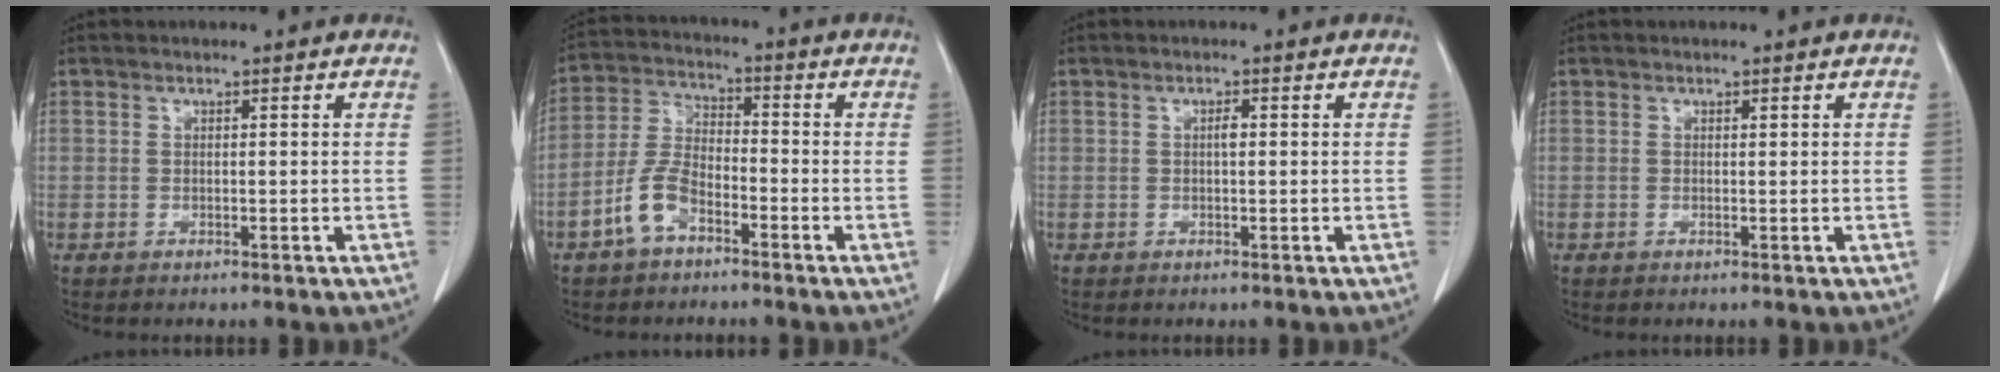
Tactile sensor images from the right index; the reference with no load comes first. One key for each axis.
{"total": 6.8, "fx": -3.8, "fy": 3.3, "fz": 4.5, "tx": -0.106, "ty": 0.013, "tz": -0.078}
{"total": 1.4, "fx": 0.1, "fy": 0.3, "fz": 1.3, "tx": -0.026, "ty": 0.003, "tz": 0.002}
{"total": 0.0}